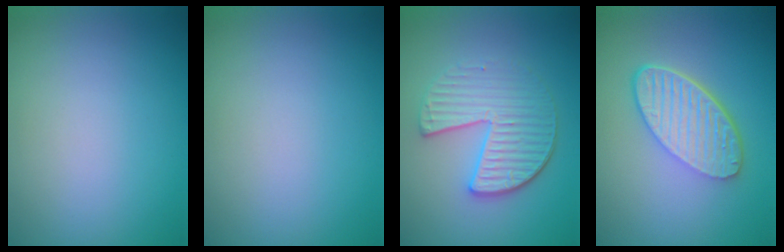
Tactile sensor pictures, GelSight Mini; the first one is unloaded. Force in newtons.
{"total": 0.0}
{"total": 4.0, "press": 3.5, "slide": 2.0}
{"total": 5.9, "press": 4.2, "slide": 4.1}